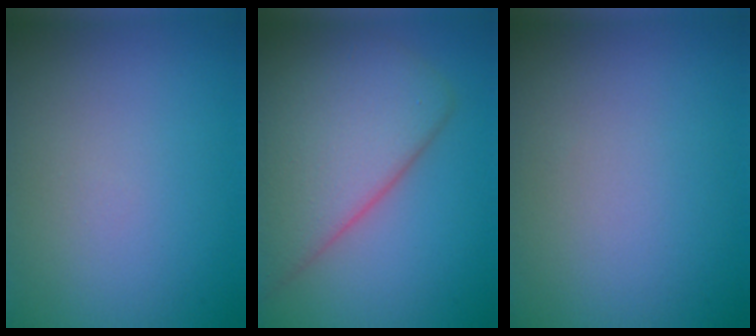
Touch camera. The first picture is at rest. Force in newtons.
{"total": 9.2, "press": 9.2, "slide": 0.4}
{"total": 0.0}